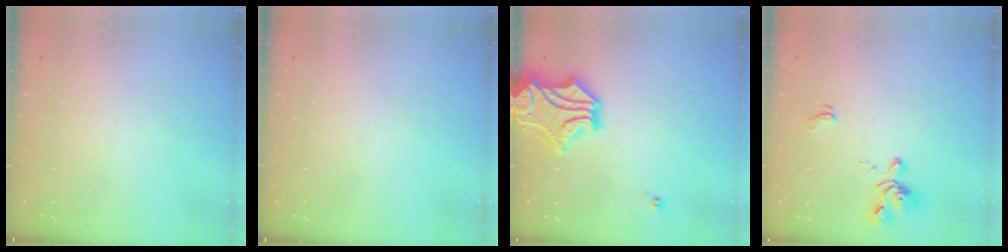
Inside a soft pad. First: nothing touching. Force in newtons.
{"total": 0.0}
{"total": 7.0, "press": 6.7, "slide": 2.1}
{"total": 5.1, "press": 5.0, "slide": 0.9}